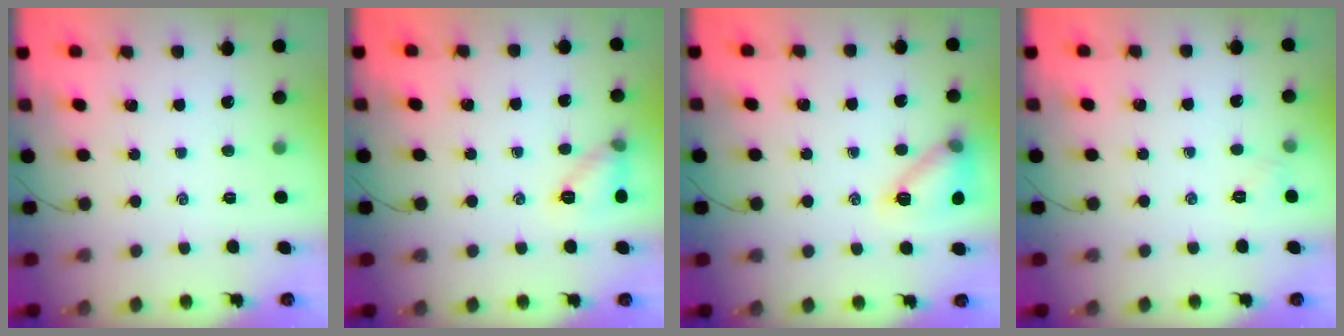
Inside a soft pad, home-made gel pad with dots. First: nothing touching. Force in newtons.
{"total": 8.3, "press": 8.2, "slide": 1.2}
{"total": 12.4, "press": 12.4, "slide": 0.4}
{"total": 2.9, "press": 2.7, "slide": 1.0}